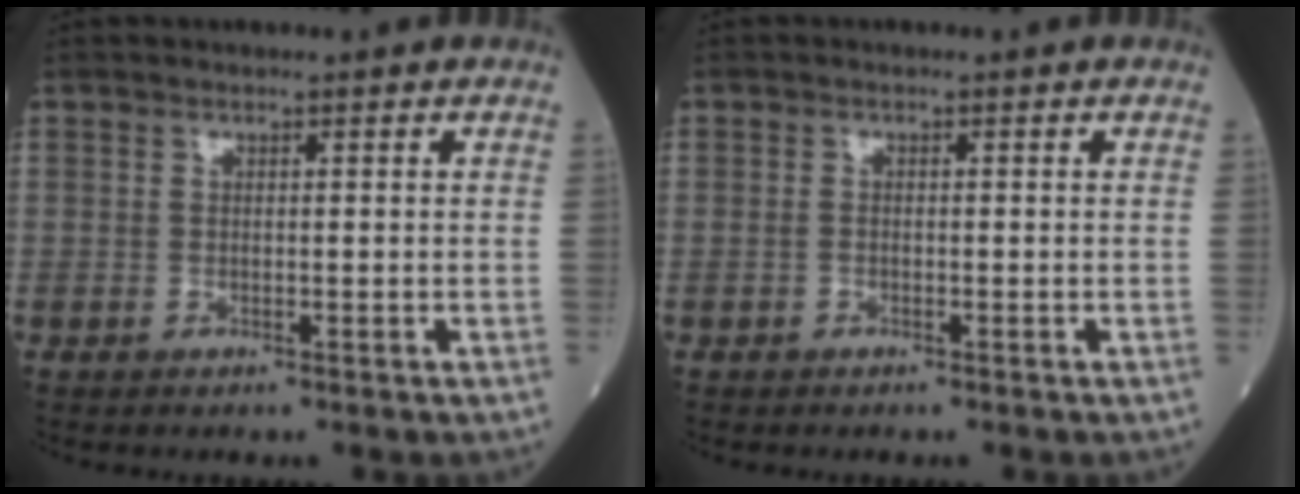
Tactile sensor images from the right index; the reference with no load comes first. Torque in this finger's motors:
{"motor_torque": [-0.05, -0.06, -0.04, -0.01]}